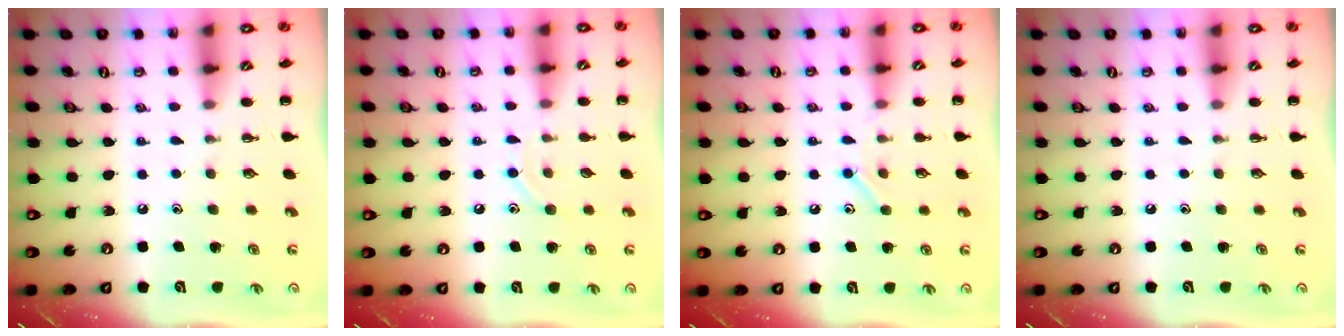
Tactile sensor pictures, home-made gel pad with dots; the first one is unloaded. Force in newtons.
{"total": 5.5, "press": 5.3, "slide": 1.3}
{"total": 8.0, "press": 7.9, "slide": 0.6}
{"total": 0.0}